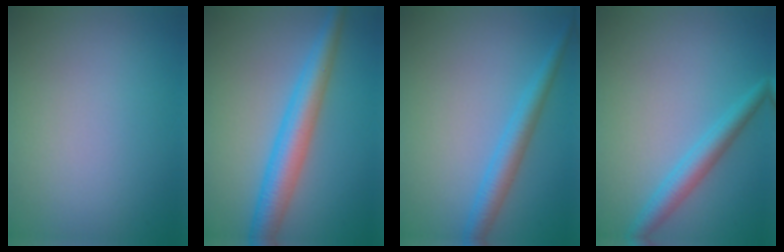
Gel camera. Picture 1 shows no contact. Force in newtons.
{"total": 4.9, "press": 4.9, "slide": 0.2}
{"total": 3.0, "press": 3.0, "slide": 0.1}
{"total": 2.9, "press": 2.9, "slide": 0.1}